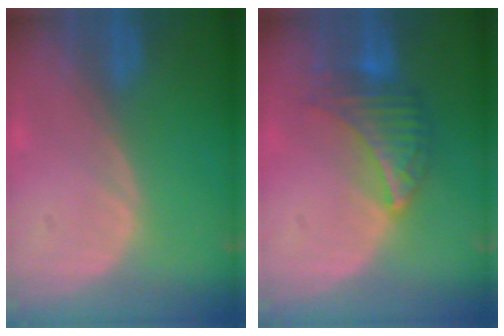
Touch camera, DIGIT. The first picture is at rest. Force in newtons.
{"total": 6.5, "press": 6.5, "slide": 1.0}